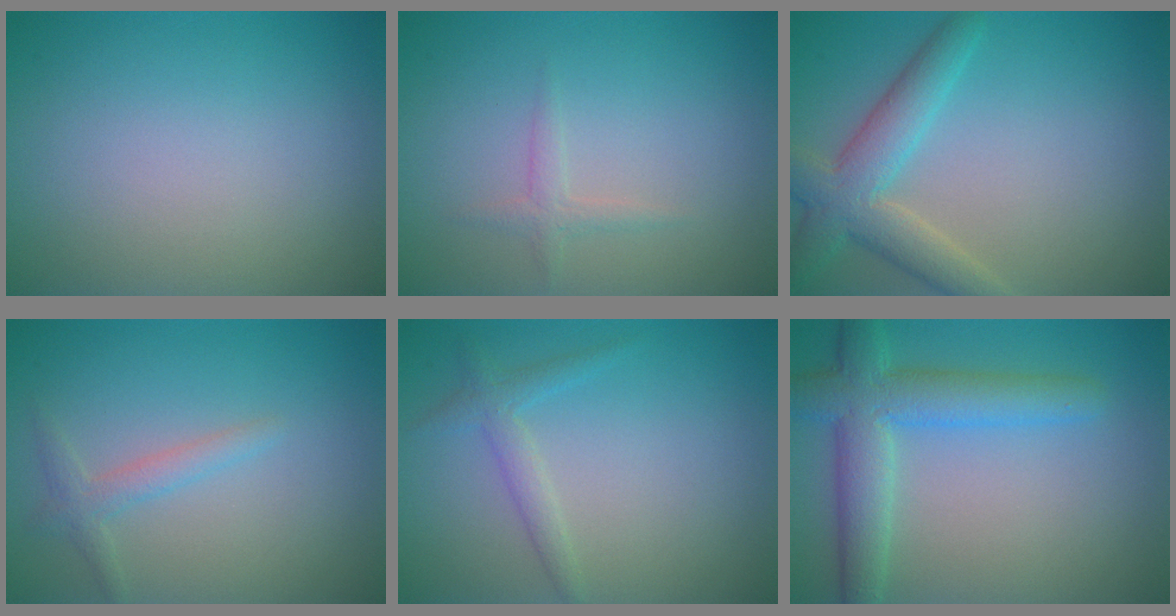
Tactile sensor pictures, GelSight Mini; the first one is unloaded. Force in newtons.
{"total": 1.1, "press": 1.1, "slide": 0.1}
{"total": 4.9, "press": 4.9, "slide": 0.5}
{"total": 1.7, "press": 1.7, "slide": 0.1}
{"total": 1.9, "press": 1.9, "slide": 0.2}
{"total": 5.8, "press": 5.8, "slide": 0.3}